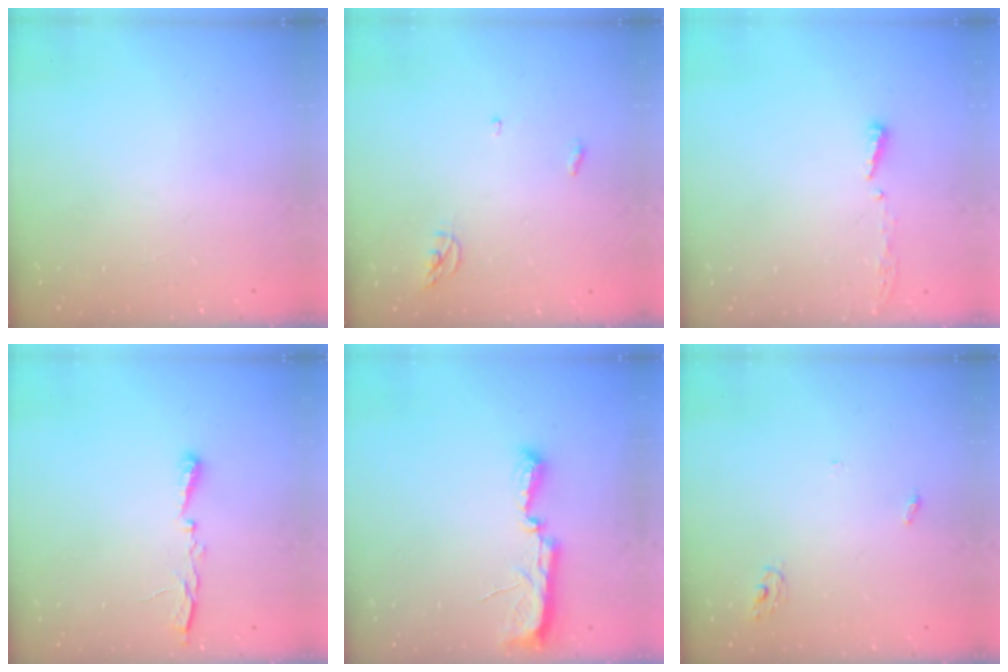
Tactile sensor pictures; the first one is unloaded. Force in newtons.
{"total": 3.5, "press": 3.5, "slide": 0.3}
{"total": 3.8, "press": 3.8, "slide": 0.4}
{"total": 5.2, "press": 5.1, "slide": 0.8}
{"total": 8.1, "press": 8.0, "slide": 0.8}
{"total": 2.8, "press": 2.8, "slide": 0.2}